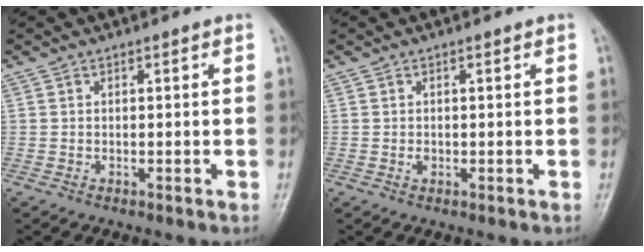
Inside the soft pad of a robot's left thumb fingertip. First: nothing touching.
{"total": 0.8, "force": [0.0, 0.6, 0.5], "torque": [-0.006, 0.000, 0.000]}